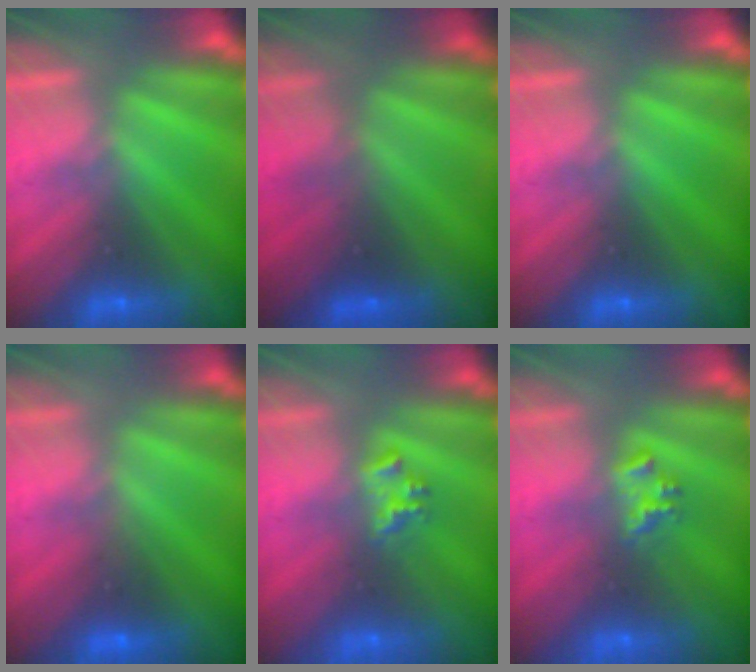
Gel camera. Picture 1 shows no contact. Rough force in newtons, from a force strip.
{"total": 2.6}
{"total": 0.0}
{"total": 3.1}
{"total": 2.1}
{"total": 2.1}